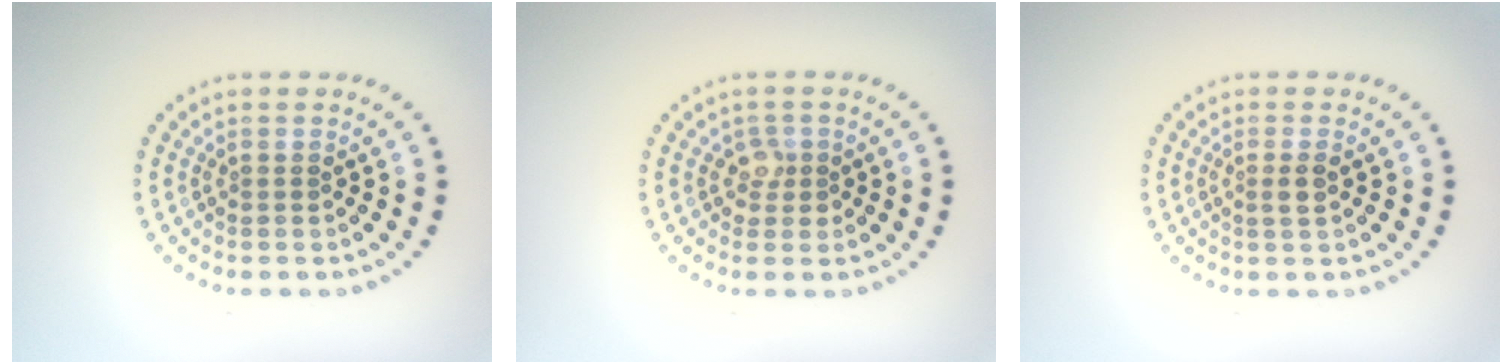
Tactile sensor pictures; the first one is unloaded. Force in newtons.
{"total": 1.6, "press": 1.3, "slide": 0.8}
{"total": 1.2, "press": 1.1, "slide": 0.6}